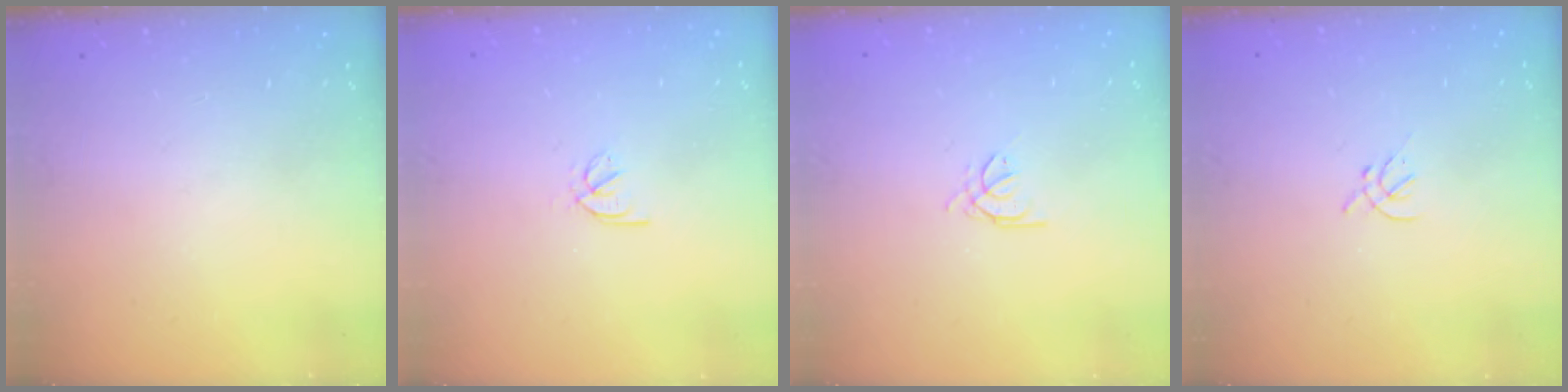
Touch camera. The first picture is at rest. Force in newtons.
{"total": 2.3, "press": 2.2, "slide": 0.5}
{"total": 1.2, "press": 1.1, "slide": 0.4}
{"total": 1.4, "press": 1.3, "slide": 0.5}